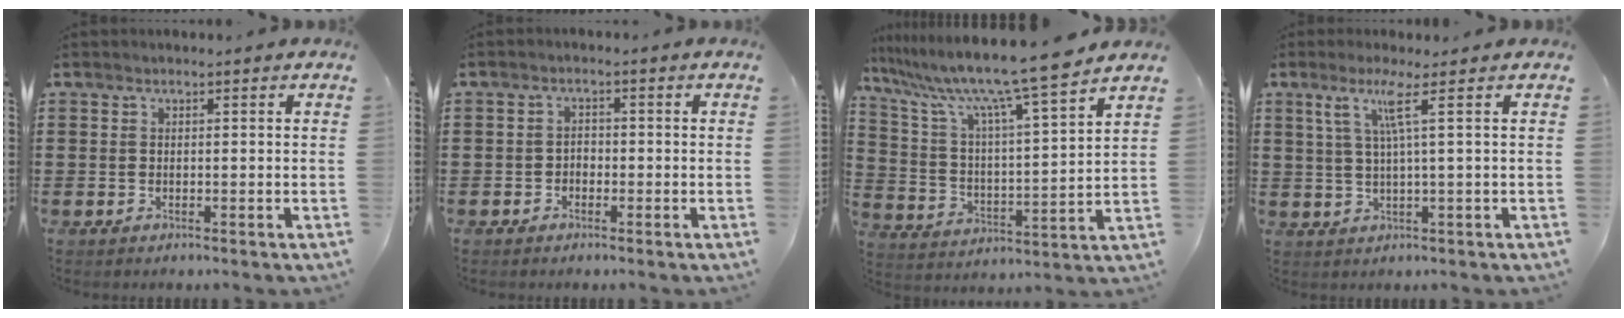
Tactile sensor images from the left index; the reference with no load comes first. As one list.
[{"total": 1.4, "force": [-1.0, 0.9, 0.4], "torque": [-0.014, 0.004, -0.024]}, {"total": 10.7, "force": [9.0, -0.4, 5.6], "torque": [-0.147, -0.062, 0.144]}, {"total": 4.9, "force": [1.9, -0.7, 4.5], "torque": [-0.096, -0.003, 0.026]}]